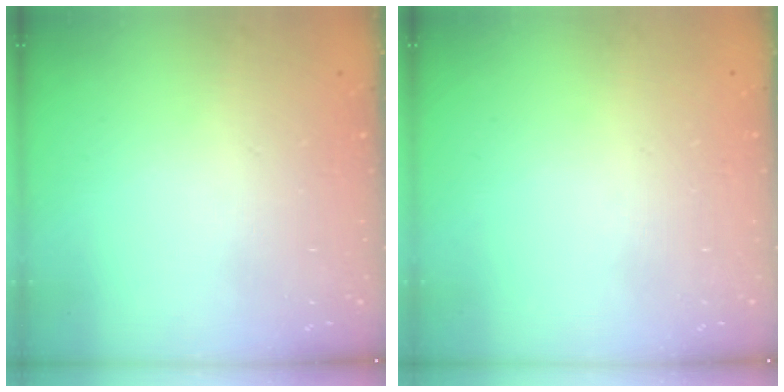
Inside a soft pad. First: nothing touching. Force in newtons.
{"total": 0.0}